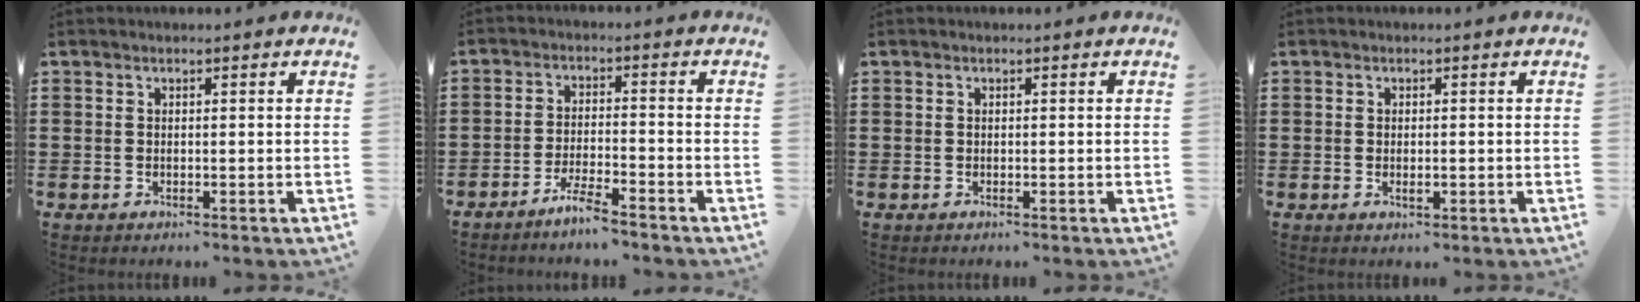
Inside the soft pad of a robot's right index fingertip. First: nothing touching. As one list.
[{"total": 4.0, "force": [-3.6, -0.1, 1.8], "torque": [-0.046, -0.004, -0.074]}, {"total": 0.0}, {"total": 1.2, "force": [-0.3, 0.5, 1.1], "torque": [-0.020, -0.002, -0.004]}]